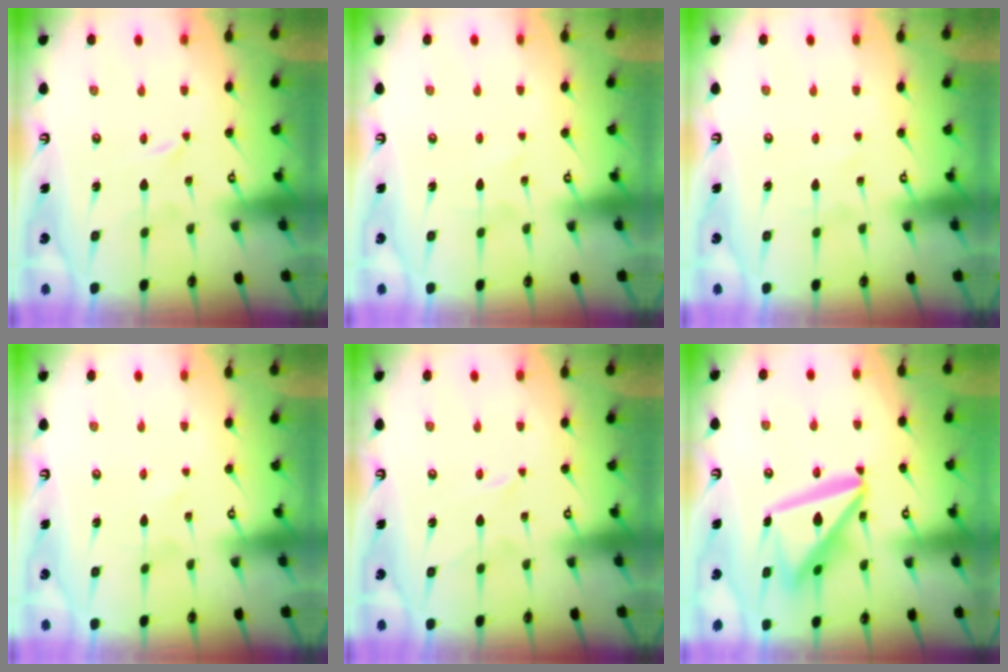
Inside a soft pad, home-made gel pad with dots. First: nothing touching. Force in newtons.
{"total": 2.0, "press": 2.0, "slide": 0.2}
{"total": 2.8, "press": 2.8, "slide": 0.4}
{"total": 0.9, "press": 0.9, "slide": 0.0}
{"total": 2.4, "press": 2.4, "slide": 0.3}
{"total": 17.9, "press": 17.8, "slide": 1.9}